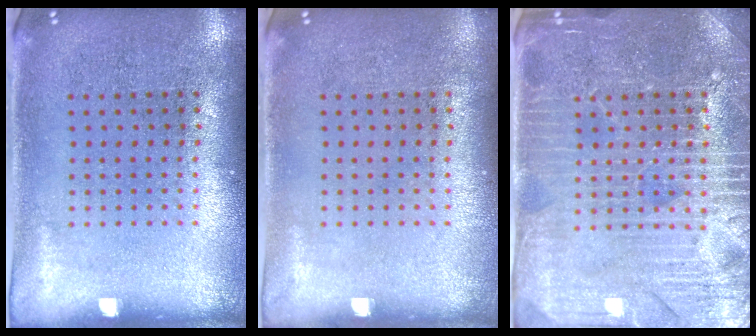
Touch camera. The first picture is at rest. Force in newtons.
{"total": 0.0}
{"total": 4.3, "press": 4.2, "slide": 1.0}